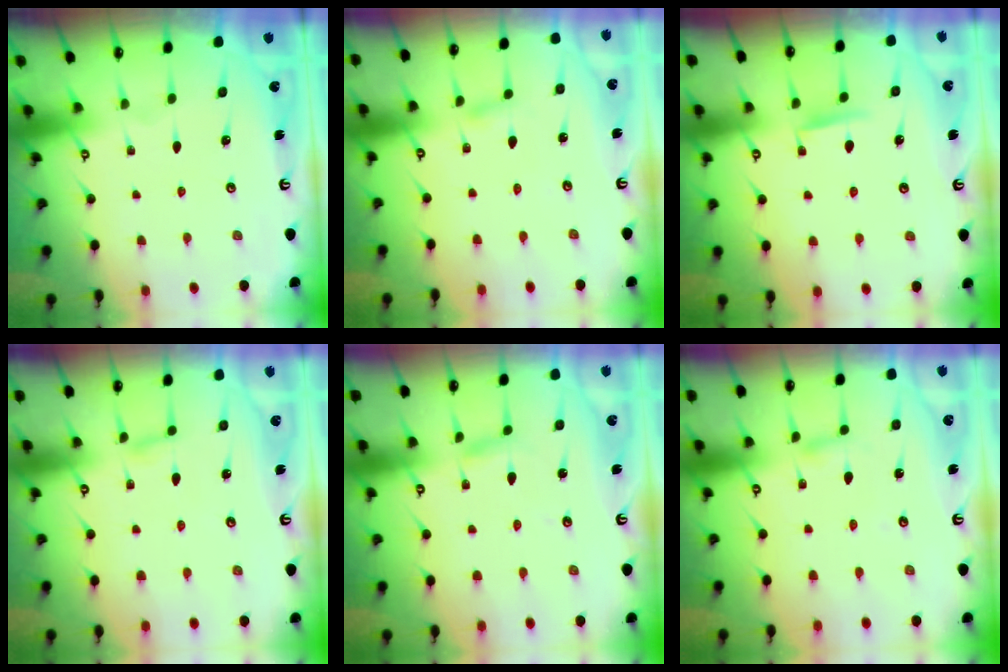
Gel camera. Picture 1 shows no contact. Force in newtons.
{"total": 2.8, "press": 2.8, "slide": 0.3}
{"total": 4.4, "press": 4.4, "slide": 0.8}
{"total": 3.5, "press": 3.4, "slide": 0.2}
{"total": 2.5, "press": 2.4, "slide": 0.3}
{"total": 2.1, "press": 2.1, "slide": 0.2}